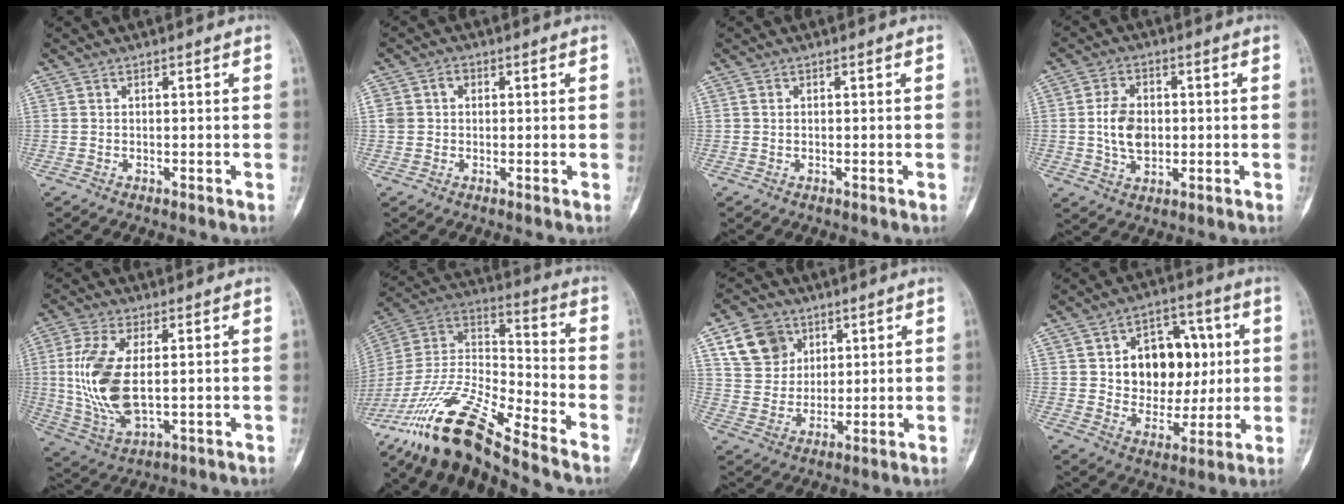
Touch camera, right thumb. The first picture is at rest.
{"total": 3.8, "force": [0.6, 3.2, 1.9], "torque": [-0.028, 0.016, 0.012]}
{"total": 0.6, "force": [0.0, 0.5, 0.5], "torque": [-0.007, -0.001, -0.001]}
{"total": 4.6, "force": [0.0, 3.4, 3.1], "torque": [-0.044, 0.002, 0.000]}
{"total": 14.0, "force": [0.9, 6.7, 12.2], "torque": [-0.263, -0.013, 0.029]}
{"total": 19.5, "force": [-15.5, 2.8, 11.6], "torque": [-0.238, 0.066, -0.297]}
{"total": 10.6, "force": [5.0, 8.4, 4.0], "torque": [-0.048, -0.014, 0.099]}
{"total": 15.8, "force": [2.8, 11.5, 10.4], "torque": [-0.096, 0.005, 0.049]}